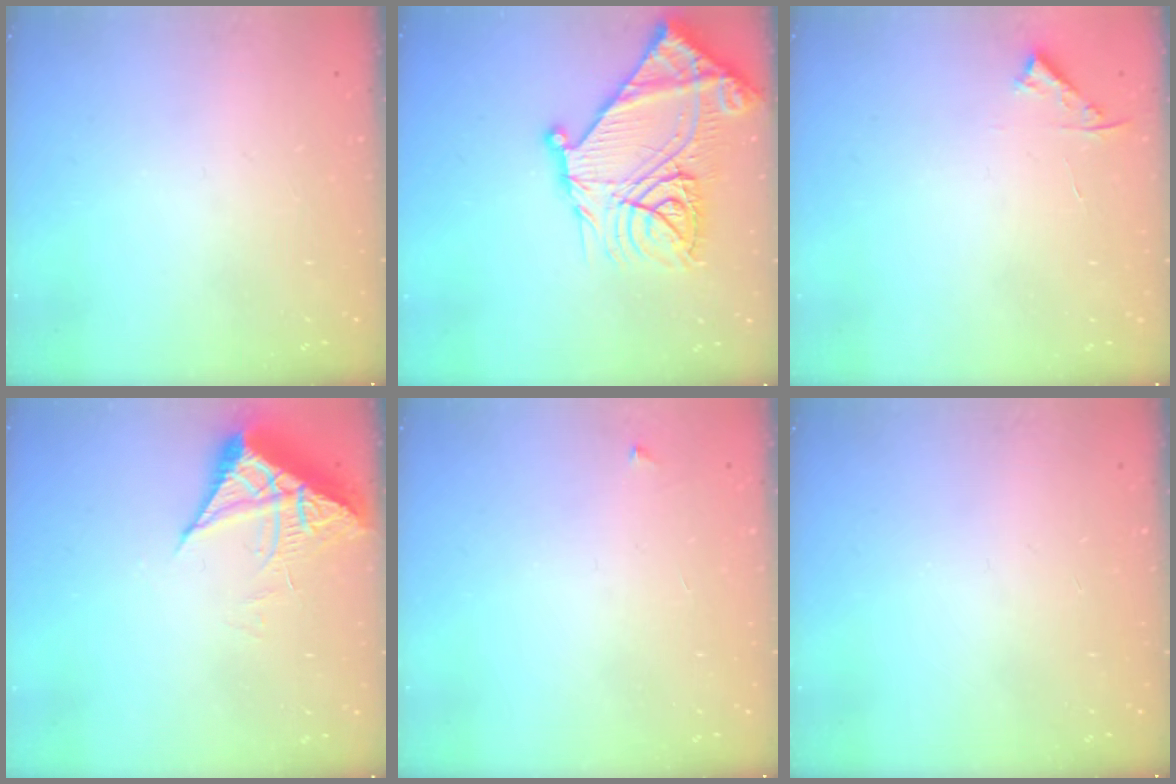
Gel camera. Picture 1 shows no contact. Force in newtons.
{"total": 28.1, "press": 27.9, "slide": 3.3}
{"total": 3.4, "press": 3.4, "slide": 0.4}
{"total": 7.0, "press": 7.0, "slide": 0.2}
{"total": 3.2, "press": 3.2, "slide": 0.5}
{"total": 0.0}